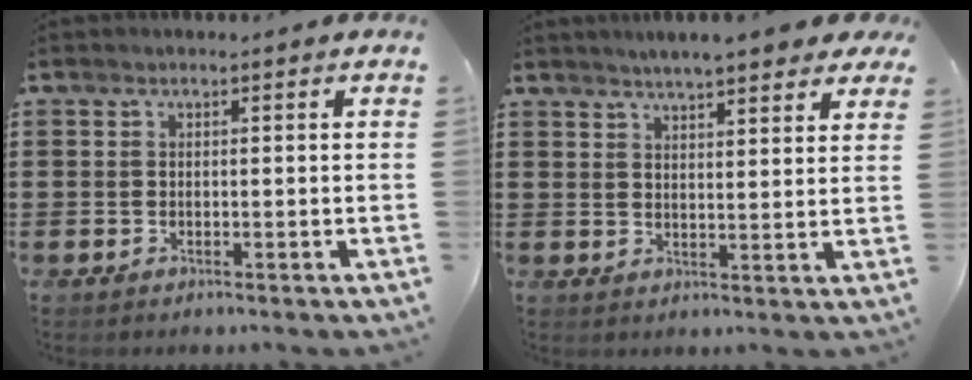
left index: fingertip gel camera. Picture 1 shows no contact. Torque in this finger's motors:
{"motor_torque": [2.14, 0.00, 0.48, 0.07]}